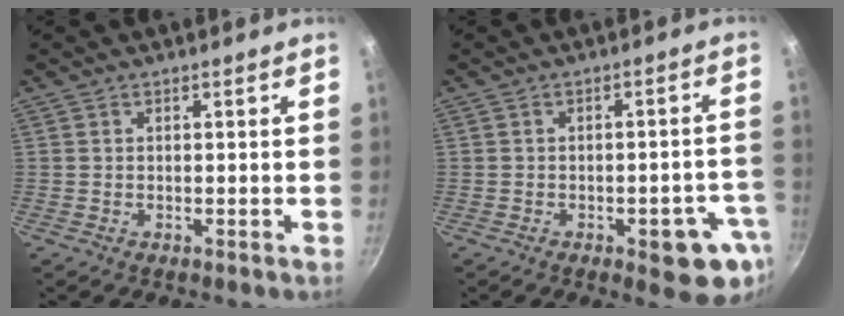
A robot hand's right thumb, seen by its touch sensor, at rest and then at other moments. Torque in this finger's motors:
{"motor_torque": [1.13, 1.00, 0.15, -0.31, 0.14]}